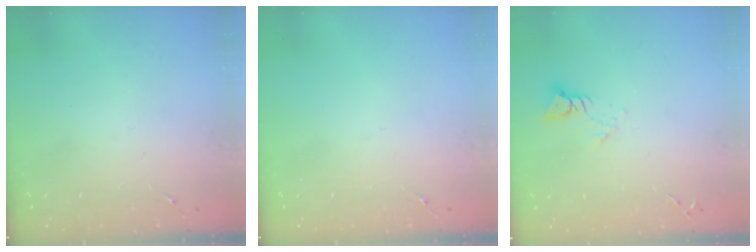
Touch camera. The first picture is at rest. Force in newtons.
{"total": 0.0}
{"total": 4.4, "press": 4.4, "slide": 0.3}